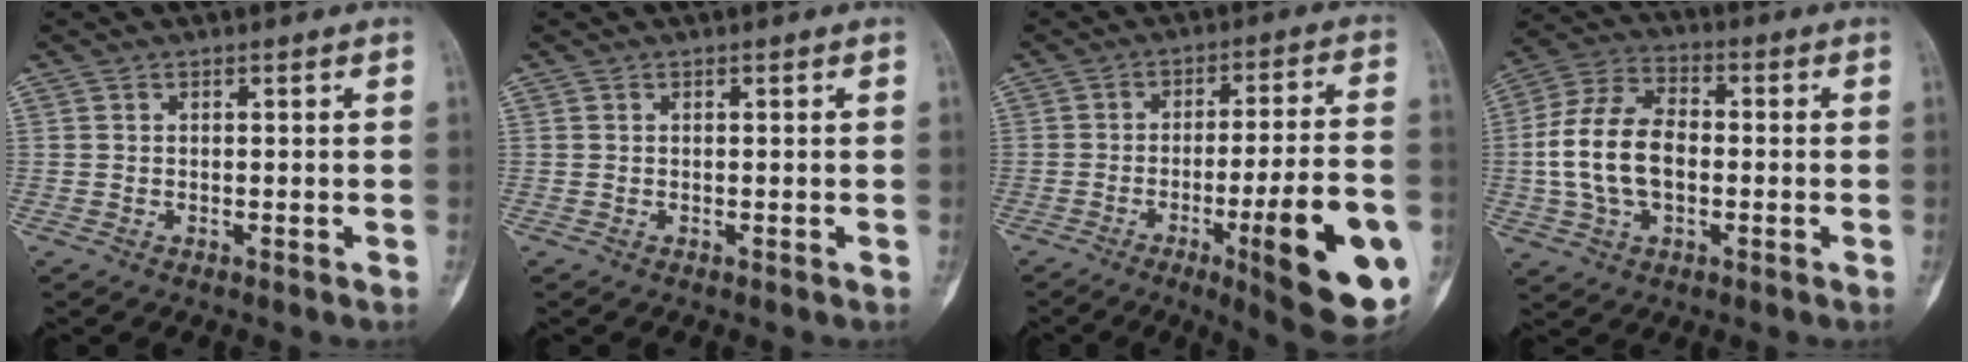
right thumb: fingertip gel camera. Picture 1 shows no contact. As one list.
[{"total": 0.0}, {"total": 21.0, "force": [-7.4, 4.0, 19.2], "torque": [-0.228, 0.010, -0.094]}, {"total": 13.9, "force": [-1.2, 8.9, 10.6], "torque": [-0.205, 0.027, -0.026]}]